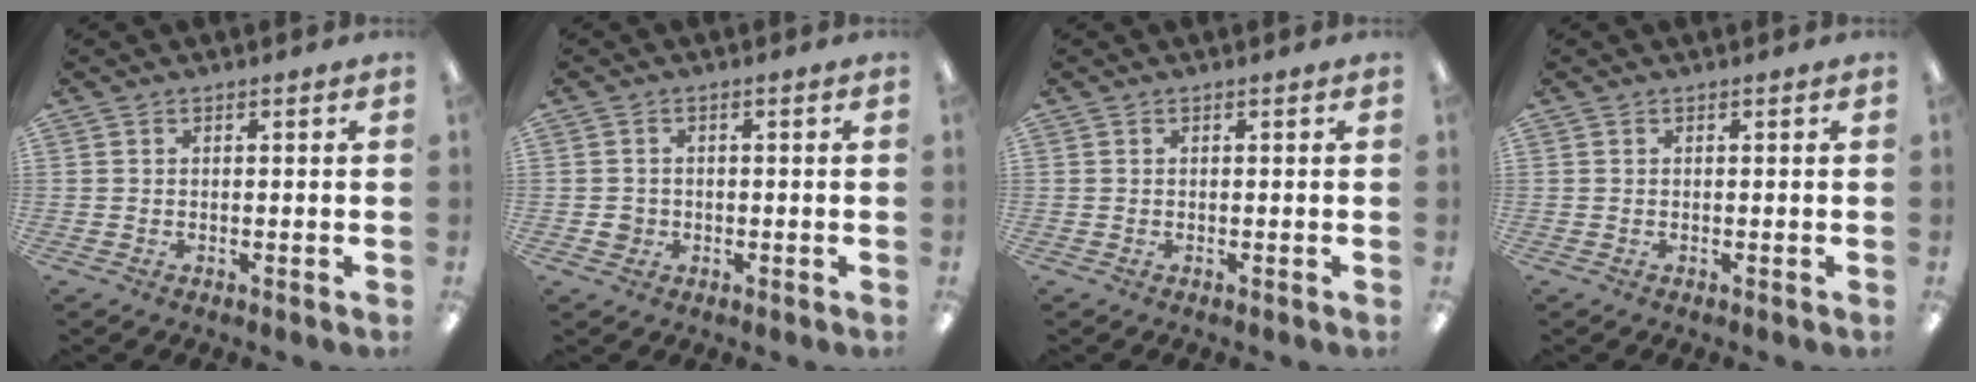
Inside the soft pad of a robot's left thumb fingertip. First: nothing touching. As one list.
[{"total": 2.4, "force": [-0.6, 2.2, 0.7], "torque": [-0.014, 0.002, -0.013]}, {"total": 0.0}, {"total": 0.0}]